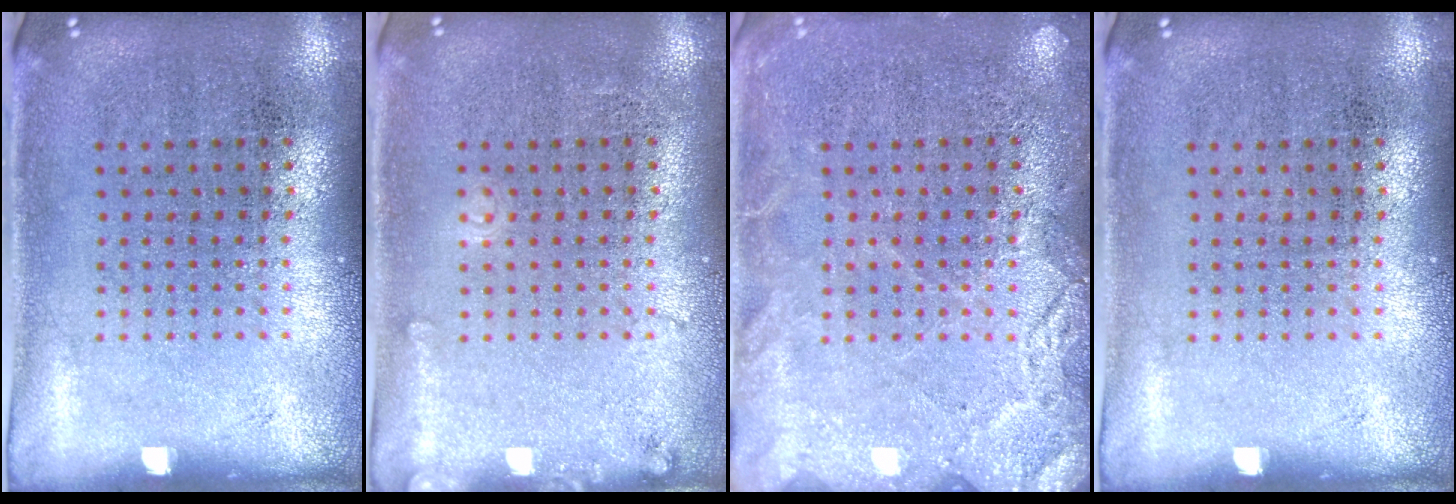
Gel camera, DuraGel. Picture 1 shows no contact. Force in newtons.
{"total": 1.2, "press": 1.2, "slide": 0.1}
{"total": 3.5, "press": 3.4, "slide": 0.5}
{"total": 0.0}